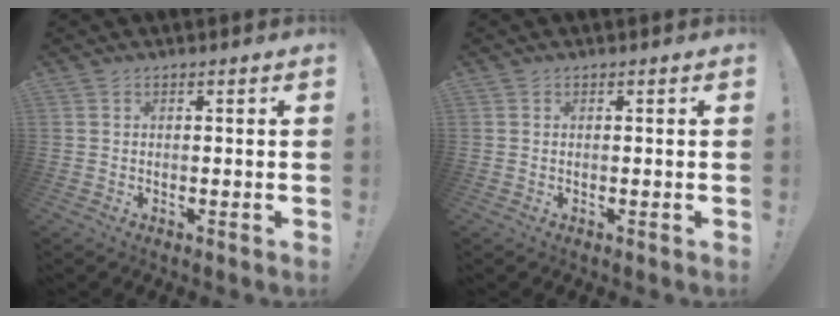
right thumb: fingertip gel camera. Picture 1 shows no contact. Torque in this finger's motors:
{"motor_torque": [-0.05, 0.11, 0.11, -0.07, 0.00]}